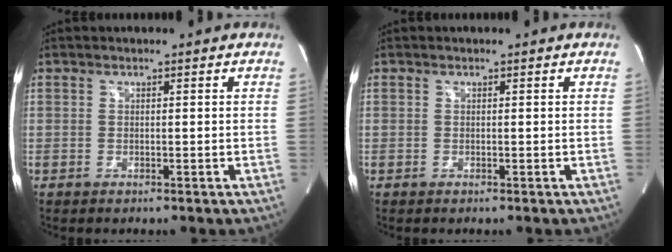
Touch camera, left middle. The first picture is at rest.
{"total": 0.0}